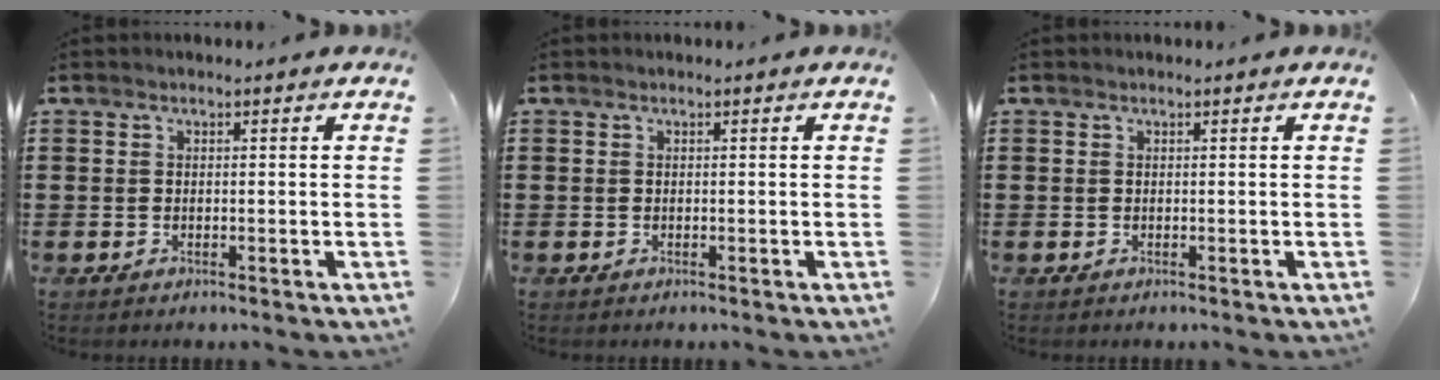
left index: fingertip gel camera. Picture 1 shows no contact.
{"total": 0.0}
{"total": 0.0}